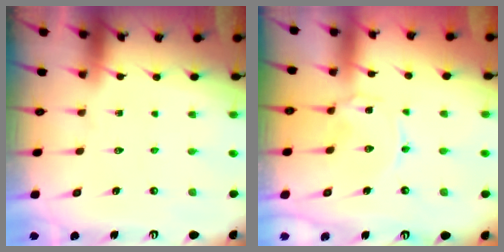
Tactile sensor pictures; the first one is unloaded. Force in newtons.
{"total": 1.0, "press": 1.0, "slide": 0.1}